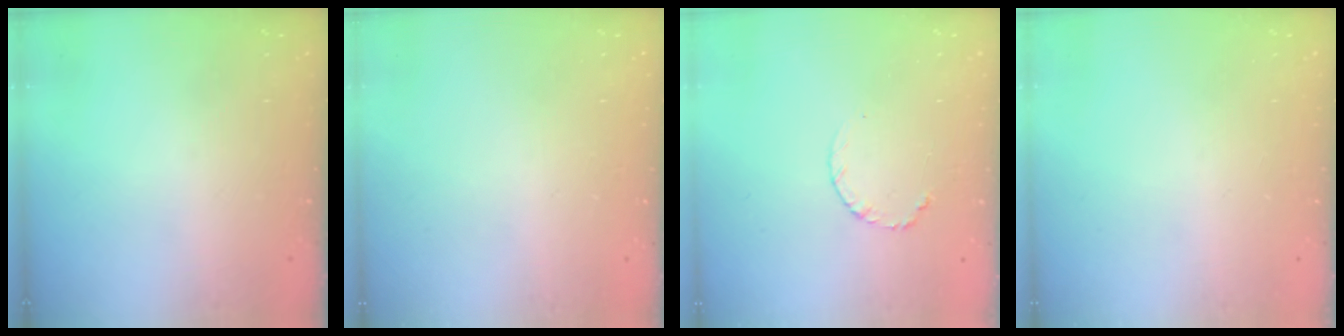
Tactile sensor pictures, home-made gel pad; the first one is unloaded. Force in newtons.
{"total": 2.6, "press": 2.6, "slide": 0.2}
{"total": 3.7, "press": 3.7, "slide": 0.5}
{"total": 0.0}